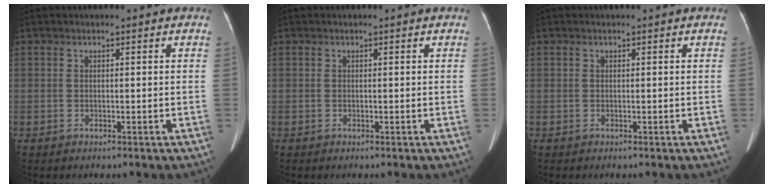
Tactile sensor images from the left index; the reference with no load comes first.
{"total": 0.0}
{"total": 0.0}